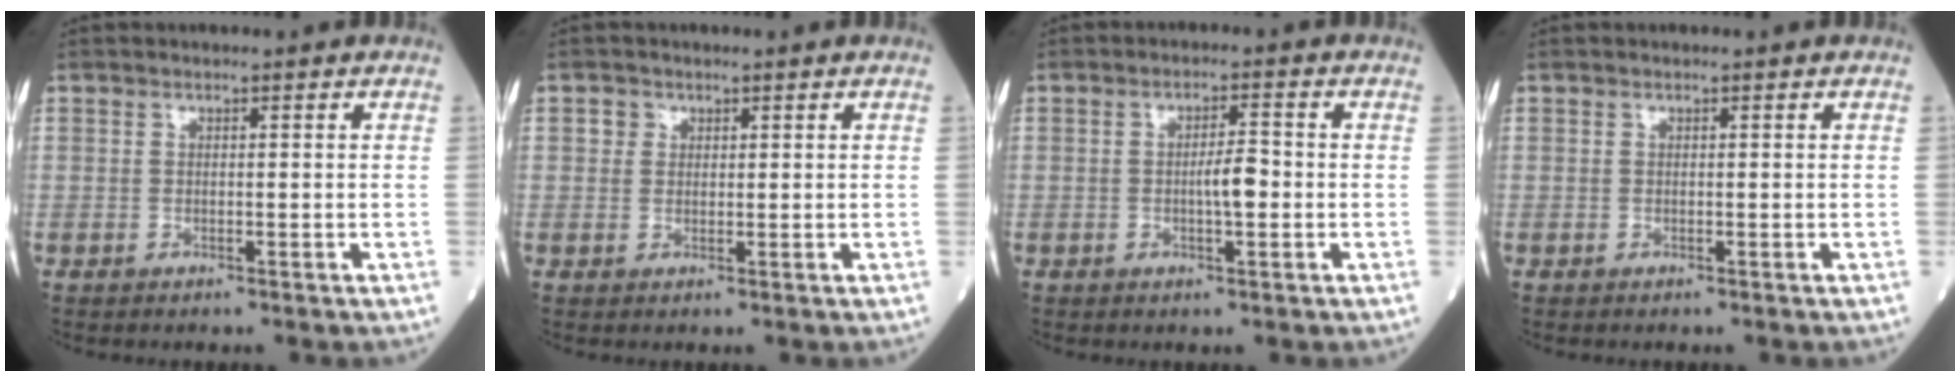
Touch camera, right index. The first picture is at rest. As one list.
[{"total": 1.6, "force": [0.6, 1.4, 0.3], "torque": [0.001, 0.002, 0.005]}, {"total": 3.6, "force": [-0.6, 0.6, 3.5], "torque": [-0.059, 0.002, -0.010]}, {"total": 0.0}]